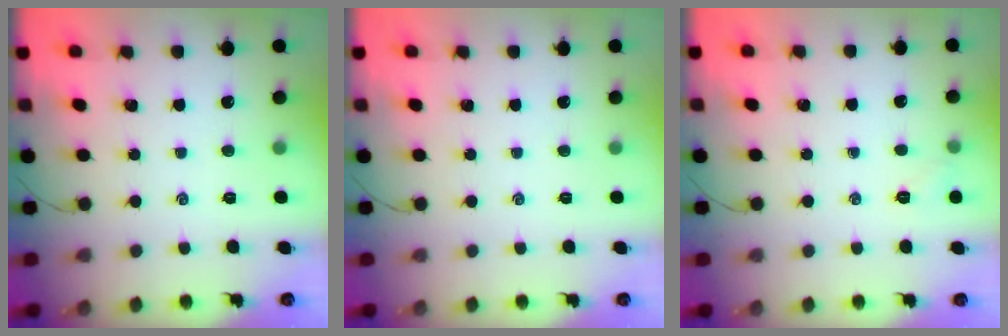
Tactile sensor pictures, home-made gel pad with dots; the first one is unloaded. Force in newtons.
{"total": 0.0}
{"total": 4.6, "press": 4.4, "slide": 1.3}